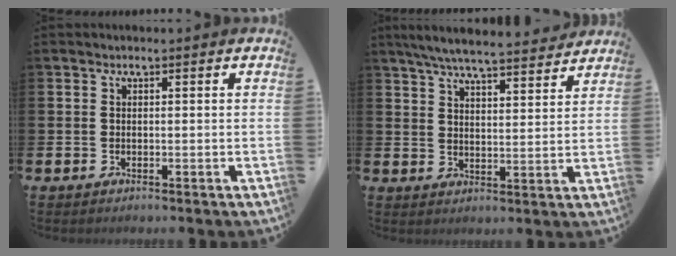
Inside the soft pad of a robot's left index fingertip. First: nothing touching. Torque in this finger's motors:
{"motor_torque": [0.99, -1.15, 0.76, 0.21]}